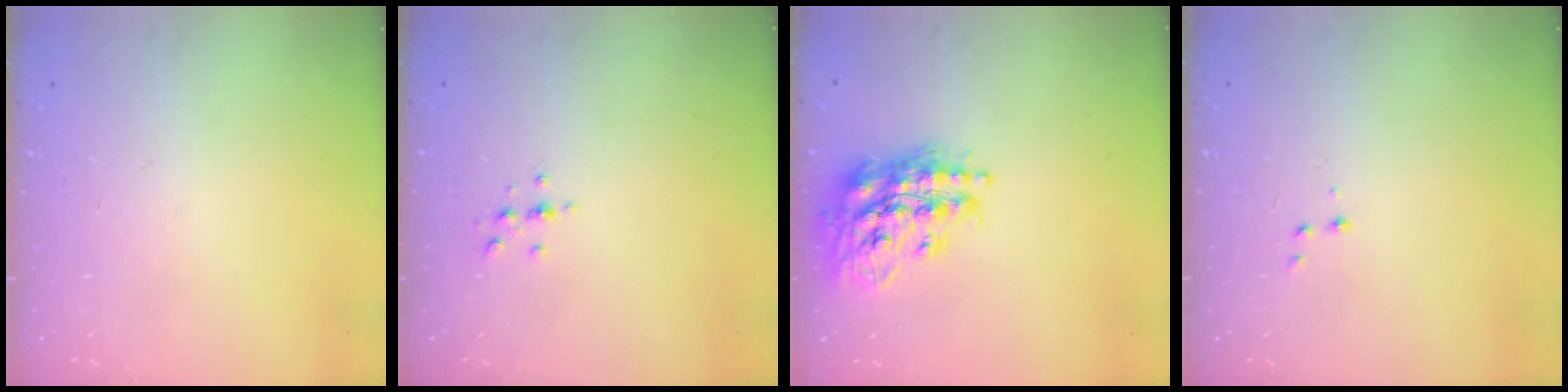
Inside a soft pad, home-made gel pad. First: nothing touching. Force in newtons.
{"total": 2.3, "press": 2.3, "slide": 0.2}
{"total": 17.7, "press": 17.6, "slide": 1.5}
{"total": 2.6, "press": 2.5, "slide": 0.6}